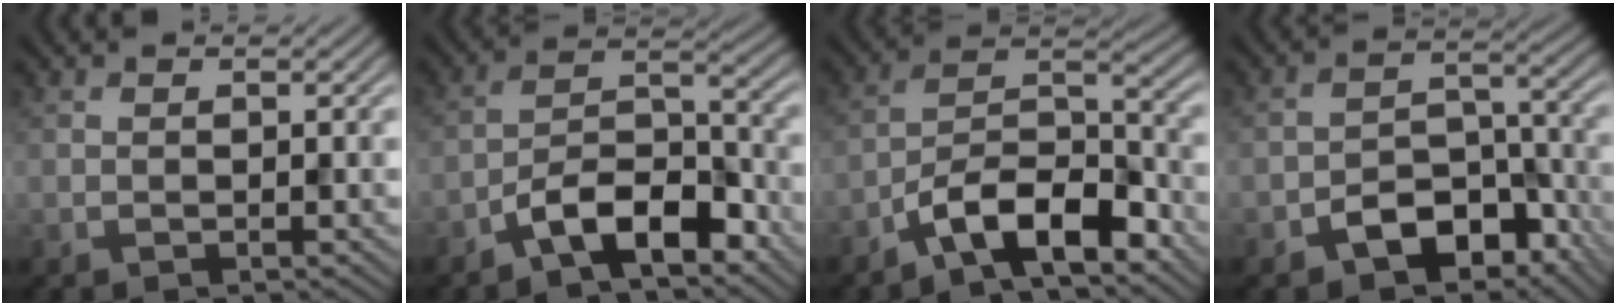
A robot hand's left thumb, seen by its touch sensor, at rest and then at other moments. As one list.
[{"total": 8.0, "force": [-5.4, 3.1, 5.1], "torque": [-0.081, 0.013, -0.112]}, {"total": 9.6, "force": [-6.5, 3.3, 6.2], "torque": [-0.097, 0.009, -0.136]}, {"total": 8.7, "force": [-5.0, 5.1, 4.9], "torque": [-0.069, -0.010, -0.088]}]